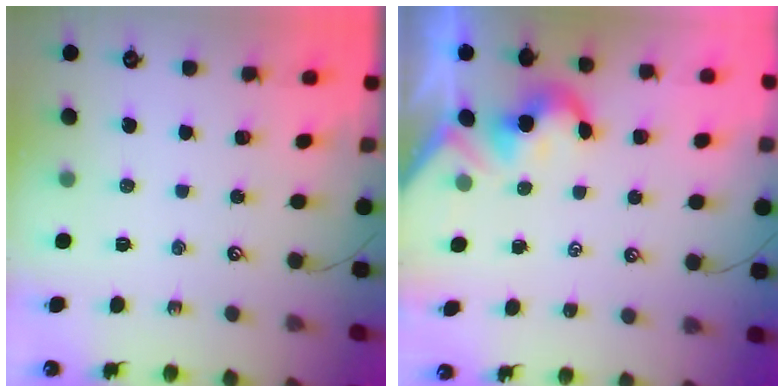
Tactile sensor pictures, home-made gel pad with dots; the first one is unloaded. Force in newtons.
{"total": 2.0, "press": 1.9, "slide": 0.6}